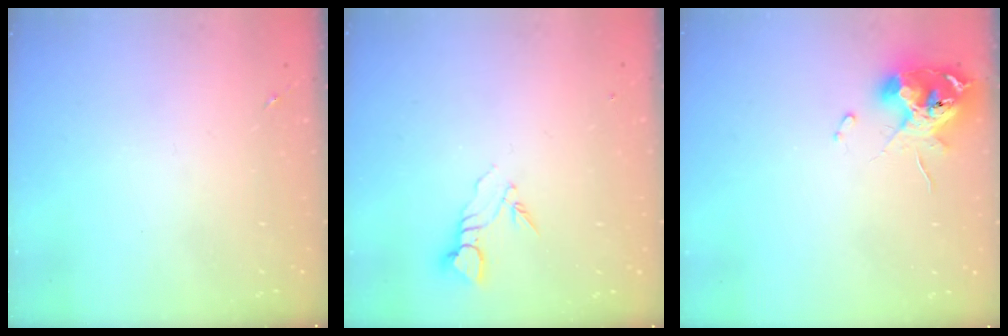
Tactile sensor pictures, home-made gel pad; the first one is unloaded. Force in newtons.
{"total": 3.8, "press": 3.8, "slide": 0.2}
{"total": 11.2, "press": 11.2, "slide": 1.3}